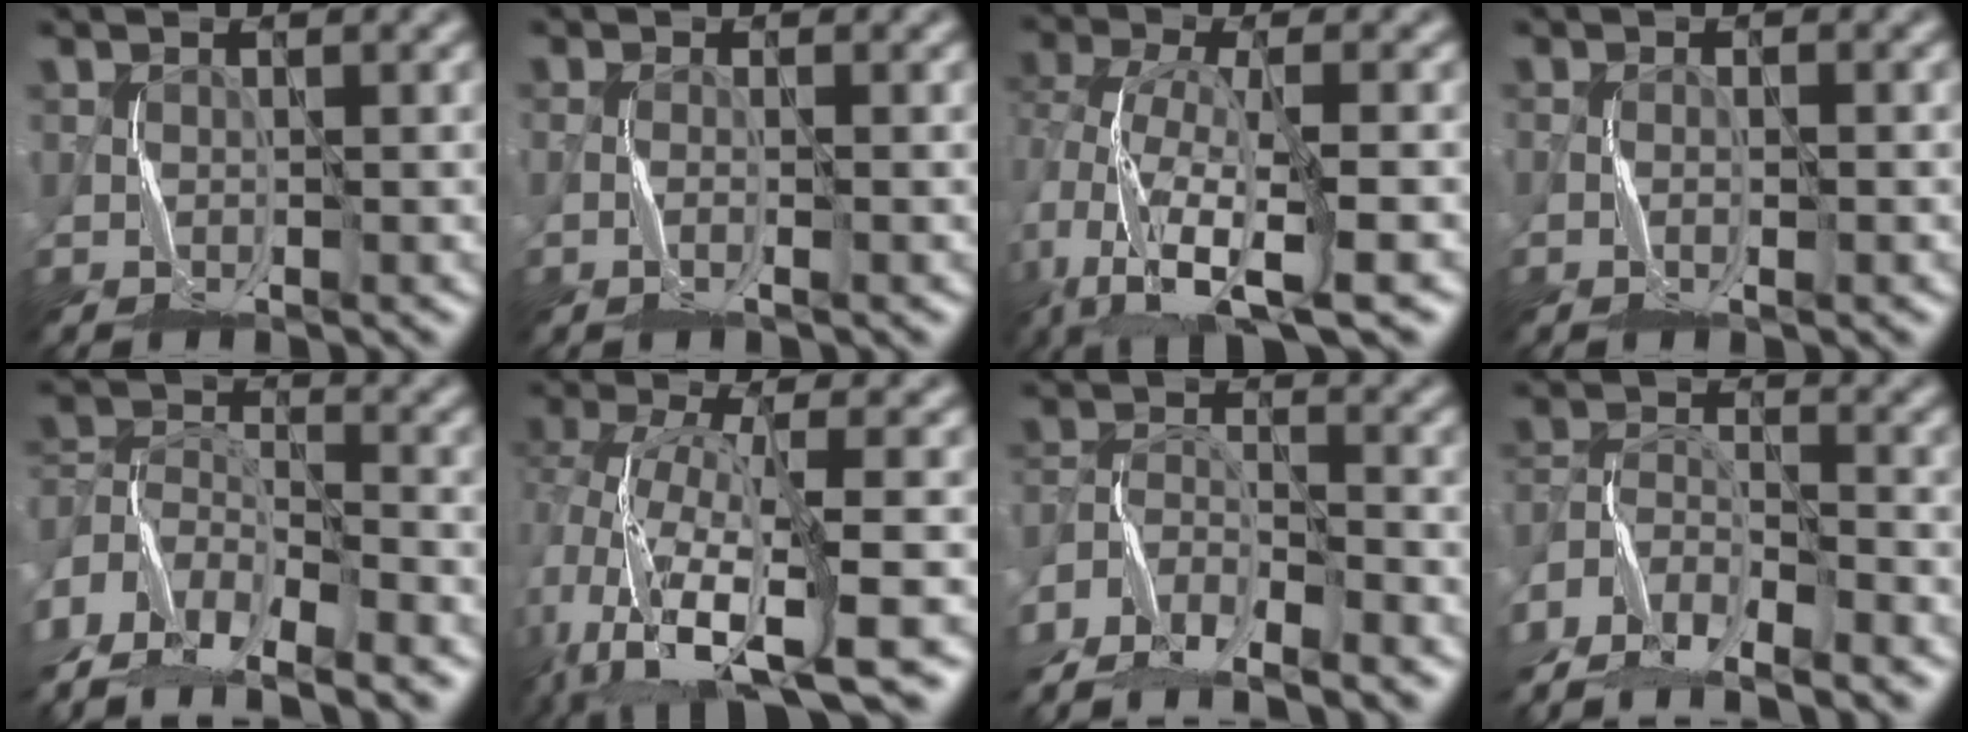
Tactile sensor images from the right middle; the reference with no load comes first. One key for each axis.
{"total": 1.0, "fx": -0.8, "fy": -0.2, "fz": 0.6, "tx": -0.011, "ty": 0.000, "tz": -0.020}
{"total": 8.5, "fx": -4.6, "fy": 2.9, "fz": 6.6, "tx": -0.131, "ty": -0.007, "tz": -0.093}
{"total": 1.2, "fx": -0.8, "fy": 0.0, "fz": 0.8, "tx": -0.013, "ty": 0.003, "tz": -0.019}
{"total": 11.6, "fx": -9.6, "fy": 4.5, "fz": 4.8, "tx": -0.084, "ty": 0.003, "tz": -0.176}
{"total": 11.5, "fx": -5.7, "fy": 3.2, "fz": 9.4, "tx": -0.185, "ty": -0.011, "tz": -0.098}
{"total": 8.5, "fx": -7.5, "fy": 2.3, "fz": 3.3, "tx": -0.057, "ty": -0.012, "tz": -0.140}
{"total": 9.5, "fx": -8.3, "fy": 2.7, "fz": 3.7, "tx": -0.063, "ty": -0.013, "tz": -0.154}